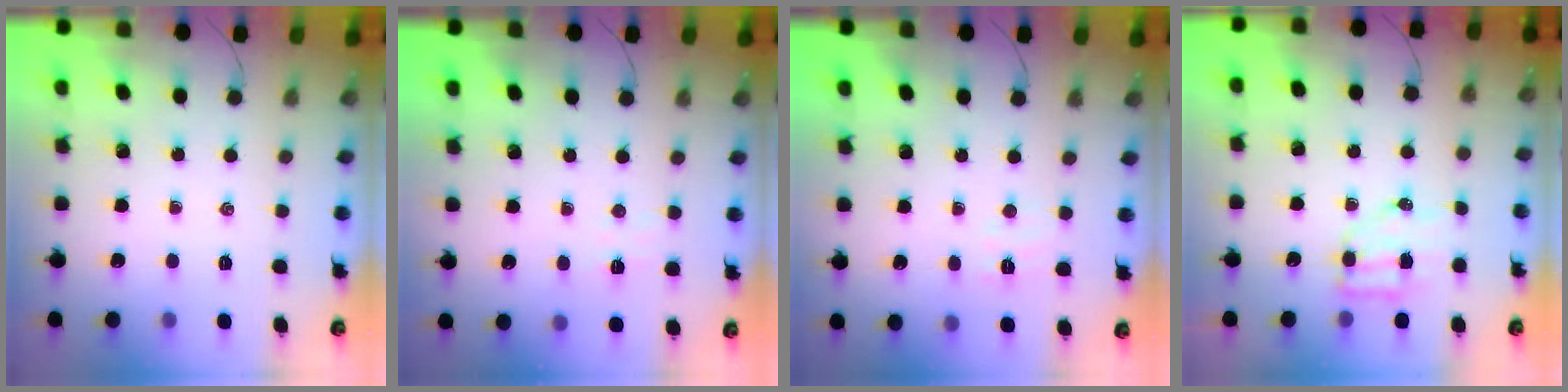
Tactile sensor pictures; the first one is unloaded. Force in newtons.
{"total": 3.6, "press": 3.5, "slide": 0.7}
{"total": 4.5, "press": 4.4, "slide": 1.0}
{"total": 6.3, "press": 6.2, "slide": 0.9}